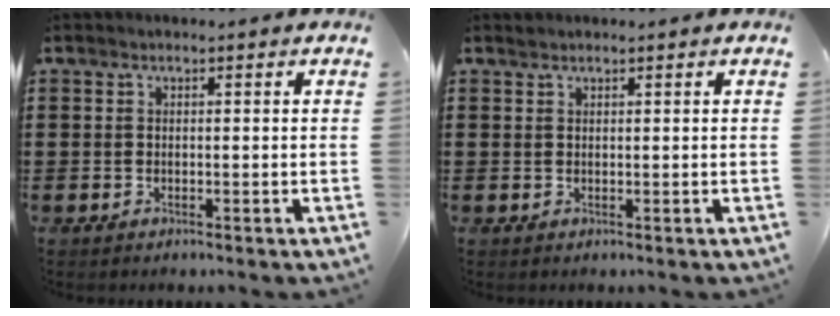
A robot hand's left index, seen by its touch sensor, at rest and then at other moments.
{"total": 0.6, "force": [0.6, 0.3, 0.1], "torque": [-0.003, 0.001, 0.012]}